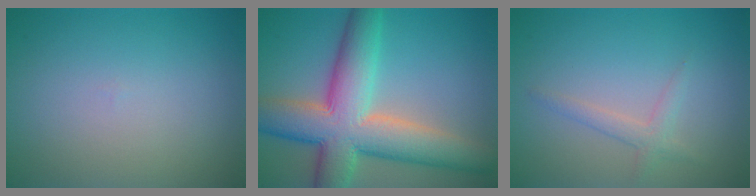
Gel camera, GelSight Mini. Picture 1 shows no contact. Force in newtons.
{"total": 11.1, "press": 11.1, "slide": 0.5}
{"total": 1.6, "press": 1.6, "slide": 0.1}